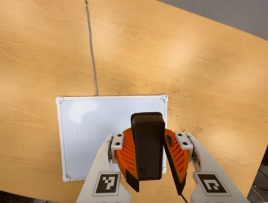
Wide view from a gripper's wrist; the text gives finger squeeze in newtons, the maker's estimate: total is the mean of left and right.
{"total": 8.7, "left": 9.1, "right": 8.3}